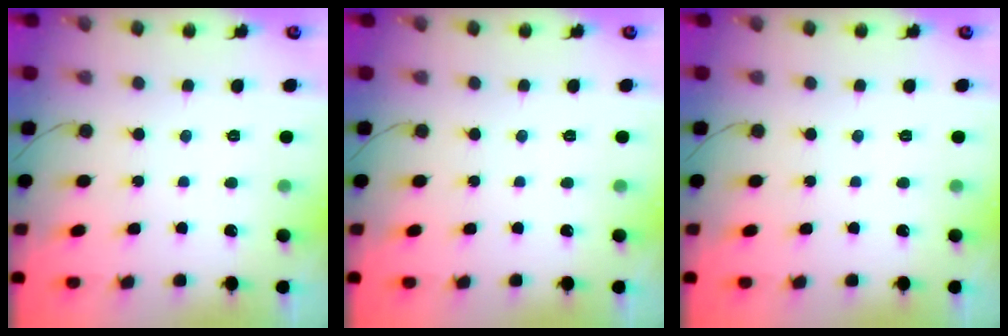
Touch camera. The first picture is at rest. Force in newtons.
{"total": 0.0}
{"total": 0.0}